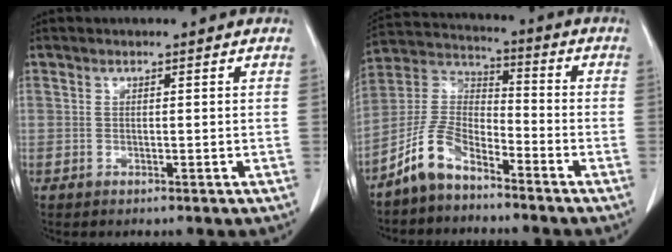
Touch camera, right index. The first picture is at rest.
{"total": 8.7, "force": [-6.5, 3.5, 4.6], "torque": [-0.110, 0.016, -0.136]}